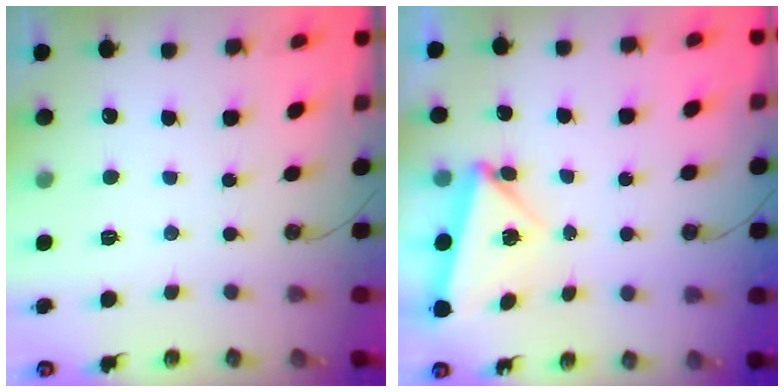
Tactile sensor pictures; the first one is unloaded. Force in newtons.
{"total": 5.7, "press": 5.6, "slide": 0.7}